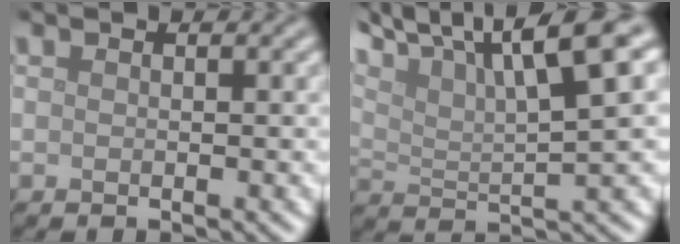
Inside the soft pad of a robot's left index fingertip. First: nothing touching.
{"total": 11.6, "force": [7.7, 2.9, 8.2], "torque": [-0.141, 0.027, 0.121]}